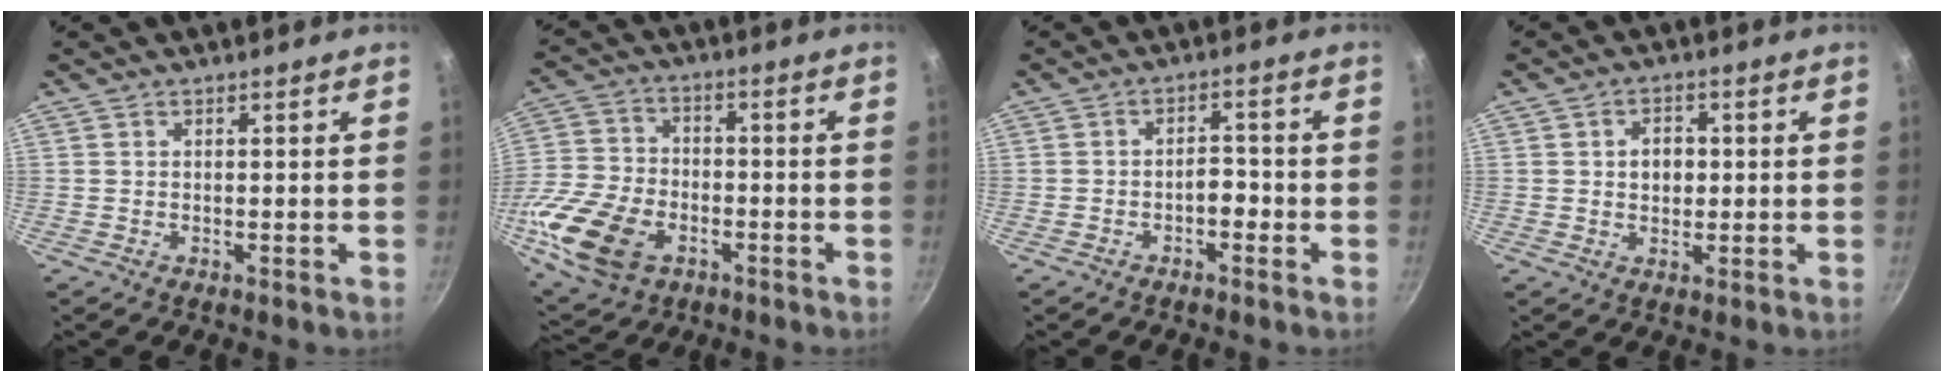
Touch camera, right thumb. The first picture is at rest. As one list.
[{"total": 17.0, "force": [-6.3, 11.2, 11.2], "torque": [-0.223, 0.019, -0.118]}, {"total": 3.2, "force": [-1.6, 1.8, 2.1], "torque": [-0.017, 0.024, -0.026]}, {"total": 4.4, "force": [0.4, 3.5, 2.7], "torque": [-0.024, 0.004, 0.005]}]